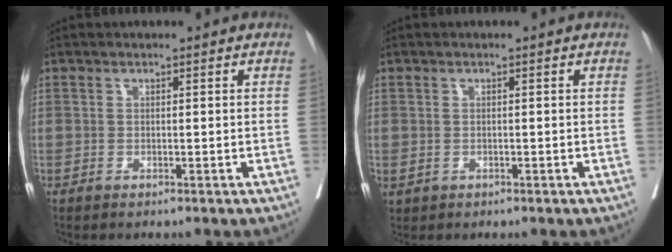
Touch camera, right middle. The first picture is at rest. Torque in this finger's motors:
{"motor_torque": [0.16, -0.11, 0.31, 0.21]}